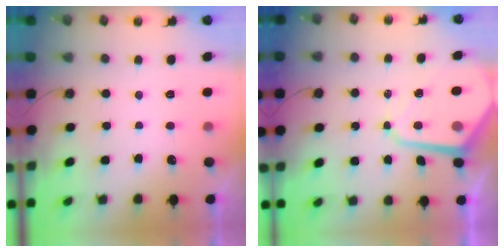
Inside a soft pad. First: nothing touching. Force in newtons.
{"total": 9.6, "press": 9.5, "slide": 0.7}